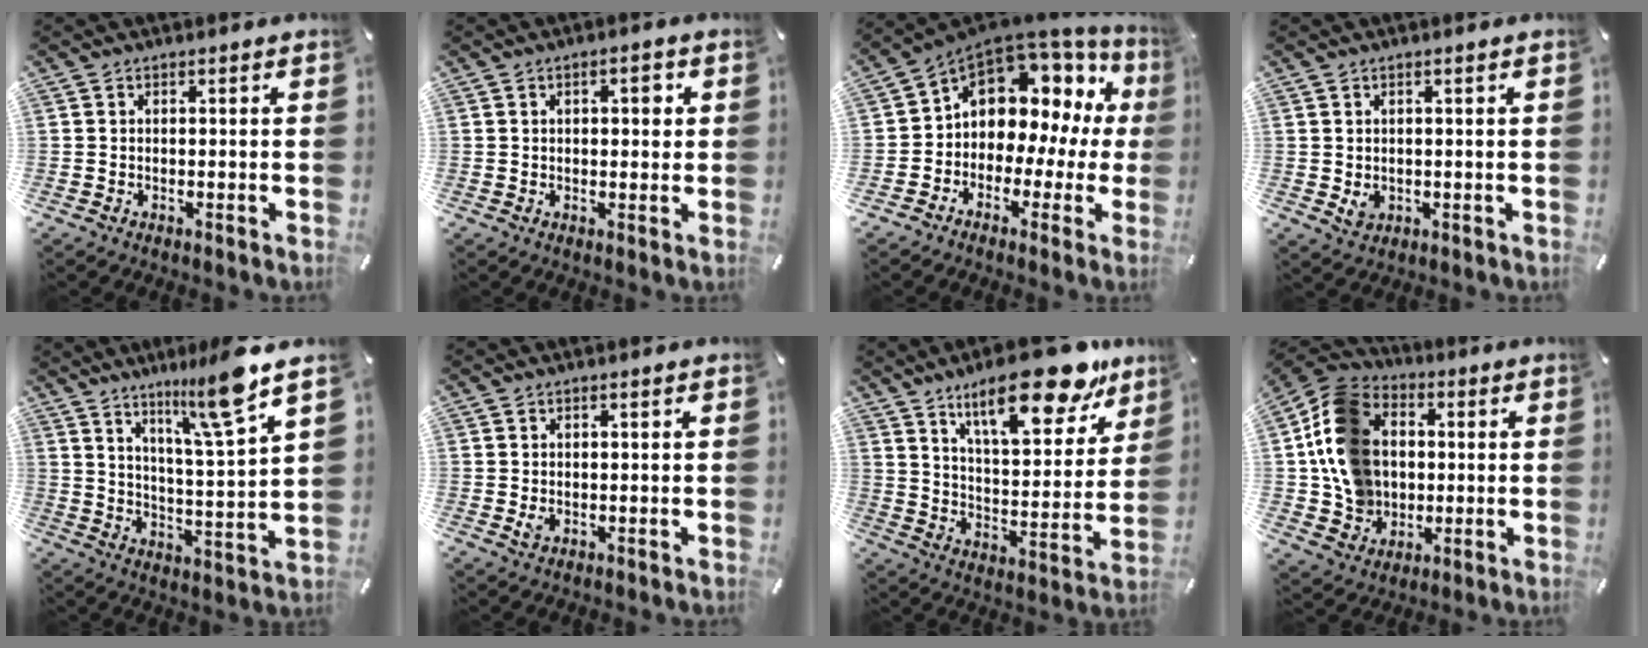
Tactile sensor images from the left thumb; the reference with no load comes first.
{"total": 3.5, "force": [0.9, 1.8, 2.9], "torque": [-0.034, 0.000, 0.006]}
{"total": 9.4, "force": [4.1, 7.5, 4.0], "torque": [-0.074, -0.046, 0.073]}
{"total": 2.7, "force": [0.1, 2.3, 1.5], "torque": [-0.010, -0.003, 0.001]}
{"total": 14.2, "force": [10.8, 1.0, 9.1], "torque": [-0.143, -0.069, 0.170]}
{"total": 1.4, "force": [0.1, 0.9, 1.1], "torque": [-0.021, 0.002, 0.001]}
{"total": 22.3, "force": [15.6, 8.2, 13.6], "torque": [-0.198, -0.096, 0.255]}
{"total": 15.9, "force": [0.9, 13.9, 7.6], "torque": [-0.167, 0.013, 0.022]}